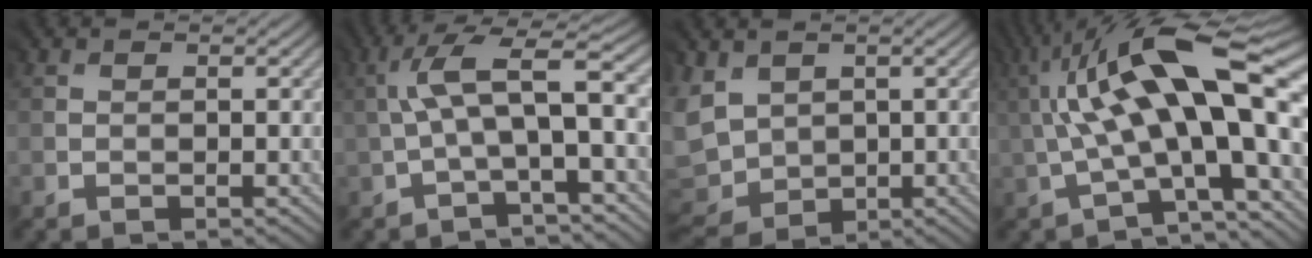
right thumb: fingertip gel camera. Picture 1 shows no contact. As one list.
[{"total": 6.7, "force": [-0.6, 1.0, 6.6], "torque": [-0.120, 0.026, -0.017]}, {"total": 5.6, "force": [1.2, 5.1, 2.0], "torque": [-0.099, -0.006, 0.020]}, {"total": 14.0, "force": [1.5, 3.4, 13.5], "torque": [-0.238, 0.031, 0.026]}]